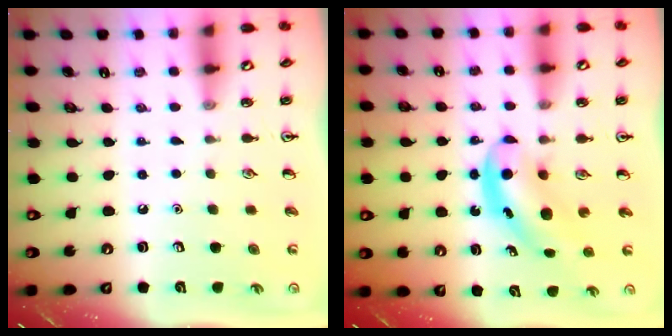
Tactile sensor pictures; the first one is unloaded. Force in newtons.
{"total": 5.5, "press": 5.5, "slide": 0.7}